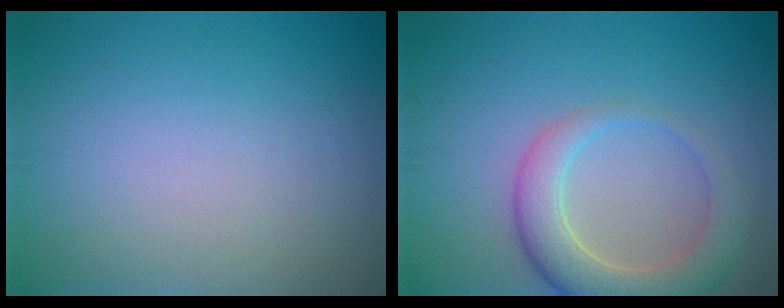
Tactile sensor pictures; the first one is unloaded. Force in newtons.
{"total": 5.1, "press": 5.1, "slide": 0.5}